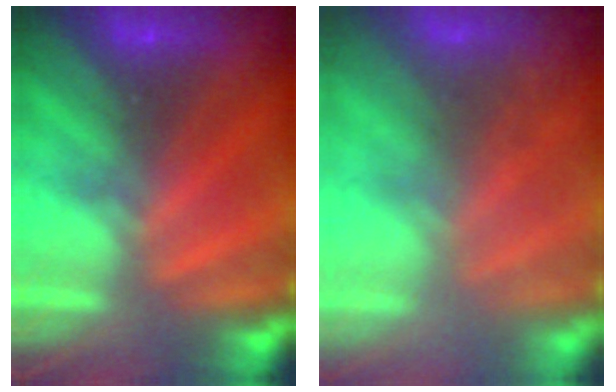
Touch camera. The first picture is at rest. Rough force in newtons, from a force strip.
{"total": 7.4}